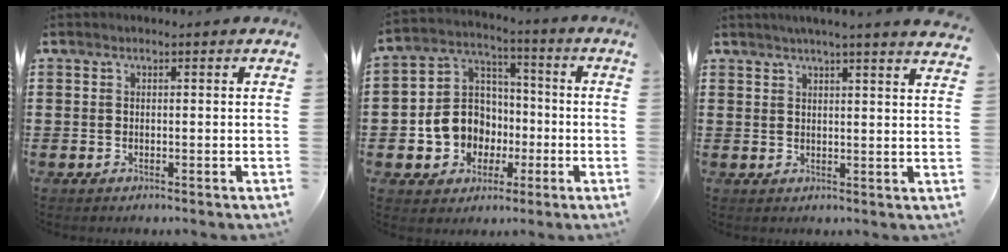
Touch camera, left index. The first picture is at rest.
{"total": 9.6, "force": [-2.1, 8.9, 3.1], "torque": [-0.107, 0.012, -0.034]}
{"total": 3.3, "force": [3.0, -0.9, 1.2], "torque": [-0.030, -0.009, 0.052]}